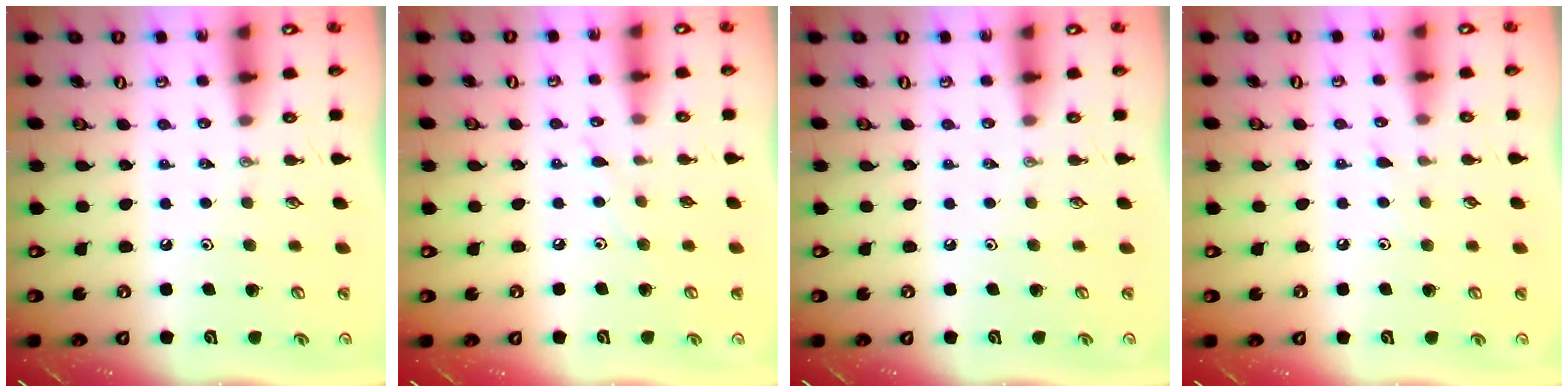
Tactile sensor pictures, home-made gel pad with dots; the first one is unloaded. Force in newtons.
{"total": 4.6, "press": 4.5, "slide": 0.6}
{"total": 0.0}
{"total": 3.8, "press": 3.7, "slide": 0.4}